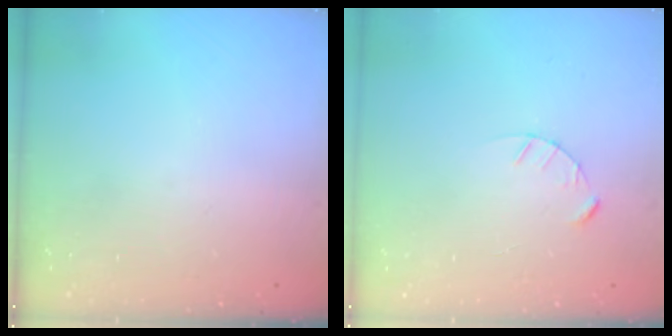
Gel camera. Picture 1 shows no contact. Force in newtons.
{"total": 2.4, "press": 2.4, "slide": 0.3}